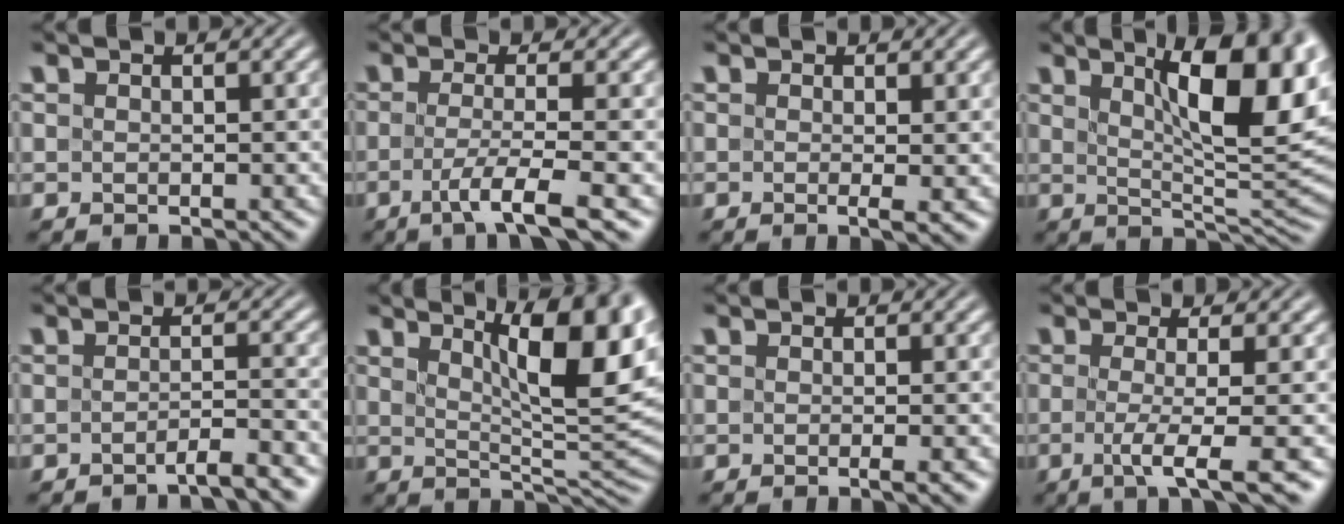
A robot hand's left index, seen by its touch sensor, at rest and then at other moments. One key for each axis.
{"total": 4.4, "fx": -1.8, "fy": 0.7, "fz": 3.9, "tx": -0.066, "ty": -0.011, "tz": -0.038}
{"total": 2.0, "fx": -0.2, "fy": 0.3, "fz": 1.9, "tx": -0.024, "ty": -0.011, "tz": -0.004}
{"total": 11.6, "fx": 3.8, "fy": 3.3, "fz": 10.4, "tx": -0.131, "ty": 0.000, "tz": 0.061}
{"total": 2.5, "fx": -1.9, "fy": 0.4, "fz": 1.6, "tx": -0.011, "ty": 0.003, "tz": -0.041}
{"total": 11.7, "fx": 4.4, "fy": 3.4, "fz": 10.3, "tx": -0.107, "ty": 0.009, "tz": 0.060}
{"total": 1.9, "fx": -0.5, "fy": 0.5, "fz": 1.8, "tx": -0.015, "ty": -0.005, "tz": -0.013}
{"total": 4.9, "fx": -1.2, "fy": 1.0, "fz": 4.6, "tx": -0.074, "ty": -0.010, "tz": -0.025}